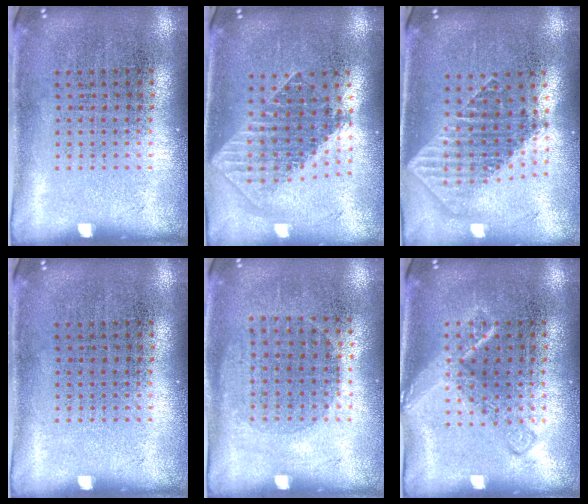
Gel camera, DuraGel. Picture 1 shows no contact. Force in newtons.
{"total": 1.8, "press": 1.4, "slide": 1.1}
{"total": 1.8, "press": 1.5, "slide": 1.1}
{"total": 0.0}
{"total": 1.0, "press": 0.9, "slide": 0.4}
{"total": 2.1, "press": 2.1, "slide": 0.3}